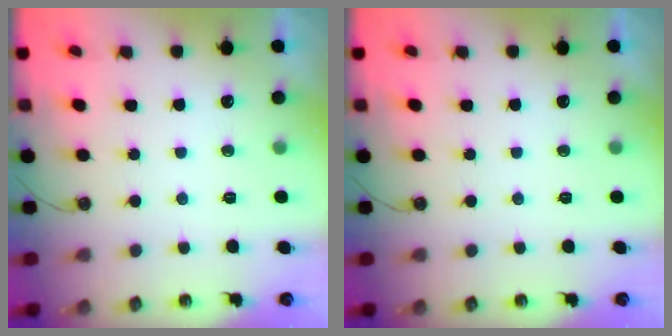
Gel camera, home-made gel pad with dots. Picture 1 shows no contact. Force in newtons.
{"total": 0.0}